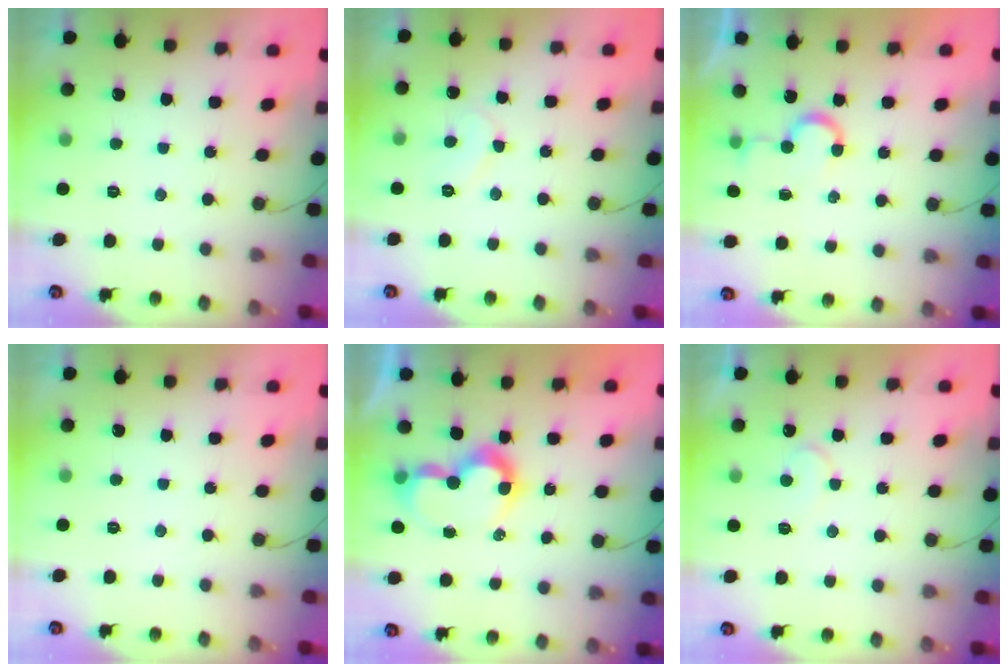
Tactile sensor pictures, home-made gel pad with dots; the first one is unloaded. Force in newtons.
{"total": 6.7, "press": 6.7, "slide": 0.5}
{"total": 5.6, "press": 5.1, "slide": 2.3}
{"total": 0.0}
{"total": 9.0, "press": 9.0, "slide": 0.6}
{"total": 5.5, "press": 5.5, "slide": 0.4}